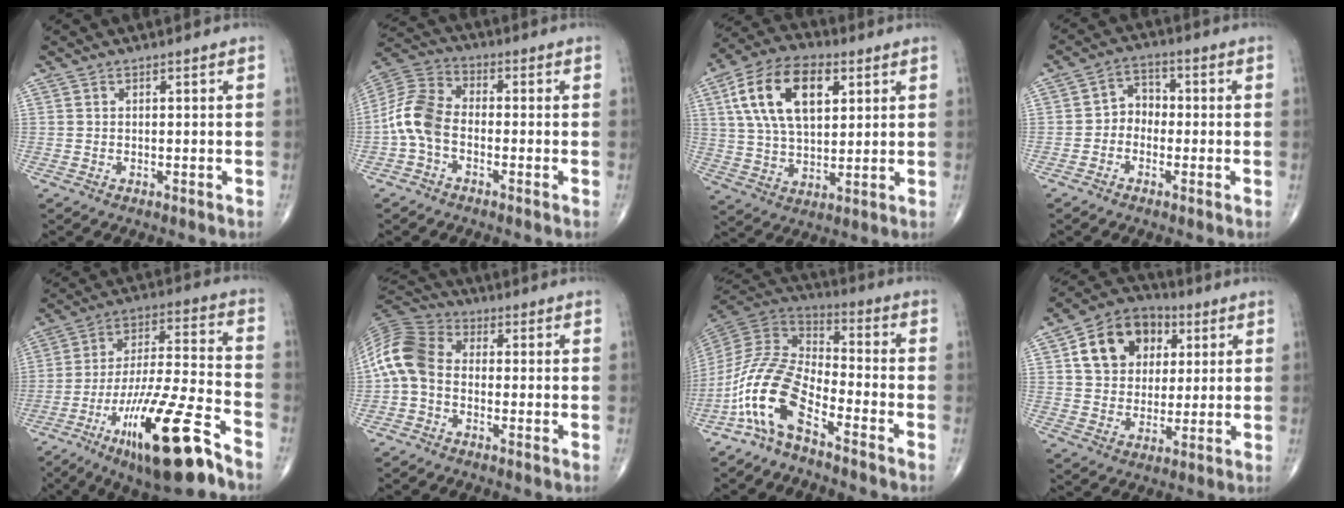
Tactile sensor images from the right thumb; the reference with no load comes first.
{"total": 9.2, "force": [-2.3, 5.8, 6.8], "torque": [-0.139, 0.030, -0.059]}
{"total": 17.1, "force": [5.8, 9.5, 12.9], "torque": [-0.221, -0.001, 0.105]}
{"total": 4.7, "force": [-1.0, 3.9, 2.4], "torque": [-0.011, 0.024, -0.033]}
{"total": 22.5, "force": [-12.9, 4.4, 17.9], "torque": [-0.324, 0.052, -0.220]}
{"total": 10.1, "force": [-1.0, 7.2, 7.1], "torque": [-0.140, 0.027, -0.039]}
{"total": 13.2, "force": [-7.8, 5.2, 9.3], "torque": [-0.198, 0.071, -0.163]}
{"total": 14.4, "force": [4.6, 11.1, 8.0], "torque": [-0.102, 0.001, 0.072]}